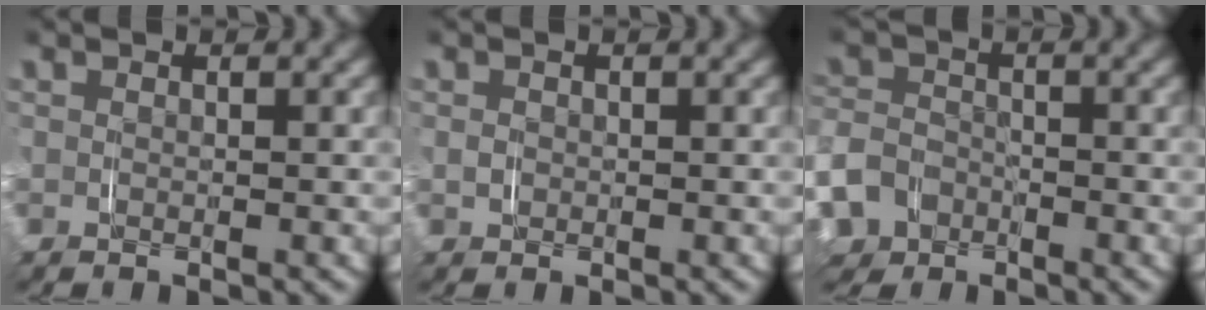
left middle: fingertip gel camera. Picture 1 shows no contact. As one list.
[{"total": 0.7, "force": [0.0, 0.7, 0.3], "torque": [-0.010, 0.000, 0.001]}, {"total": 7.4, "force": [-2.9, 6.5, 2.1], "torque": [-0.072, -0.023, -0.055]}]